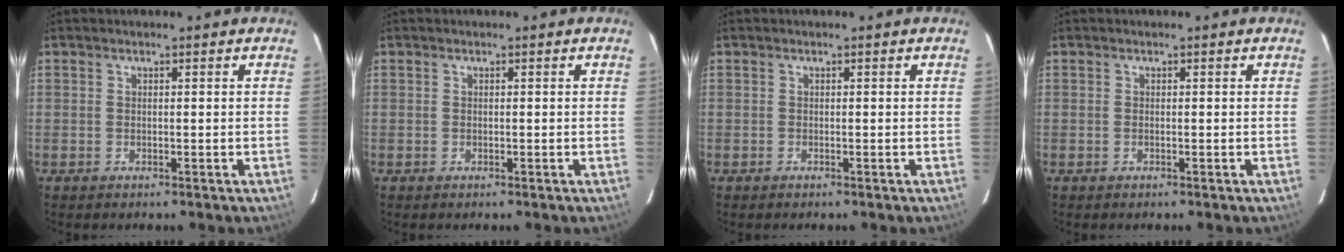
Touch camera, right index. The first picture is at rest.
{"total": 0.0}
{"total": 0.0}
{"total": 0.0}